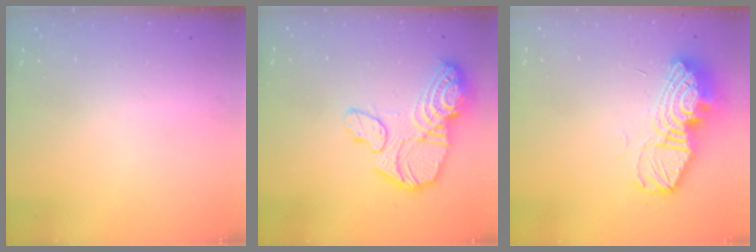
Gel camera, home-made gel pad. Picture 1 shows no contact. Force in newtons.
{"total": 18.4, "press": 18.3, "slide": 1.7}
{"total": 17.2, "press": 17.1, "slide": 1.7}